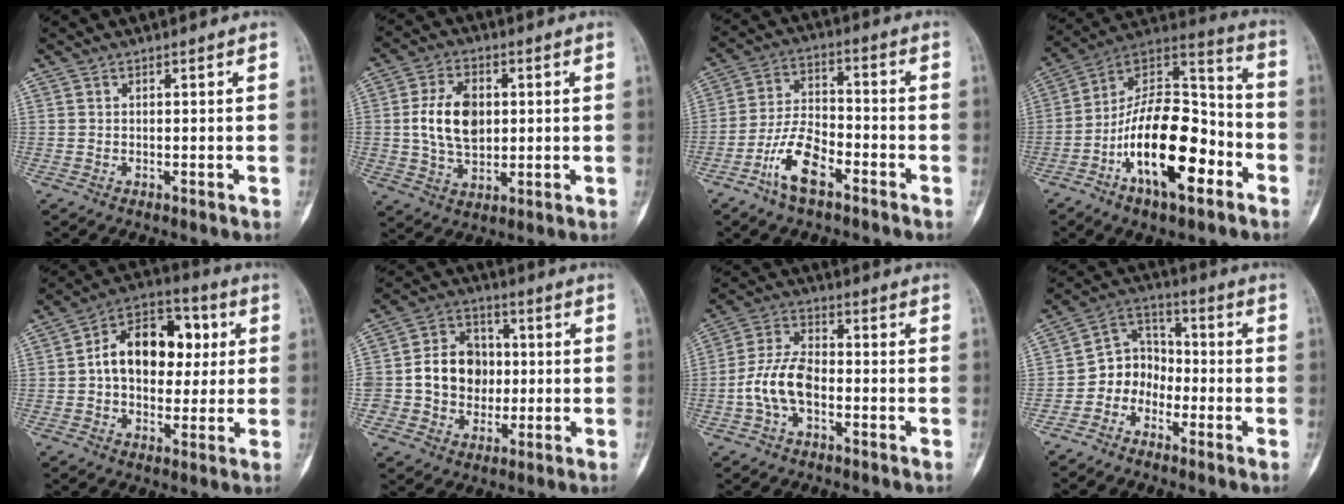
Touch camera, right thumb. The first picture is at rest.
{"total": 10.9, "force": [1.1, 7.1, 8.2], "torque": [-0.135, -0.001, 0.025]}
{"total": 10.0, "force": [-5.6, 4.4, 7.0], "torque": [-0.133, 0.035, -0.108]}
{"total": 21.5, "force": [-8.0, 9.6, 17.5], "torque": [-0.270, 0.065, -0.137]}
{"total": 16.2, "force": [2.0, 10.9, 11.8], "torque": [-0.137, 0.026, 0.023]}
{"total": 13.1, "force": [-0.4, 11.1, 7.1], "torque": [-0.081, 0.026, -0.008]}
{"total": 9.2, "force": [-2.4, 5.1, 7.3], "torque": [-0.150, 0.031, -0.051]}
{"total": 7.9, "force": [-3.1, 6.6, 3.0], "torque": [-0.012, 0.055, -0.071]}